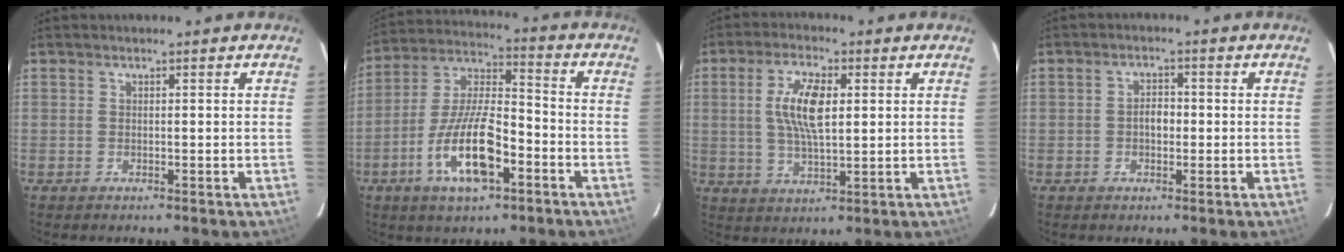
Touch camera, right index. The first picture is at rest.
{"total": 14.9, "force": [-6.5, 5.1, 12.4], "torque": [-0.257, -0.004, -0.119]}
{"total": 8.7, "force": [1.7, 3.1, 8.0], "torque": [-0.155, 0.006, 0.033]}
{"total": 2.7, "force": [-0.4, 1.8, 1.9], "torque": [-0.034, 0.008, -0.007]}